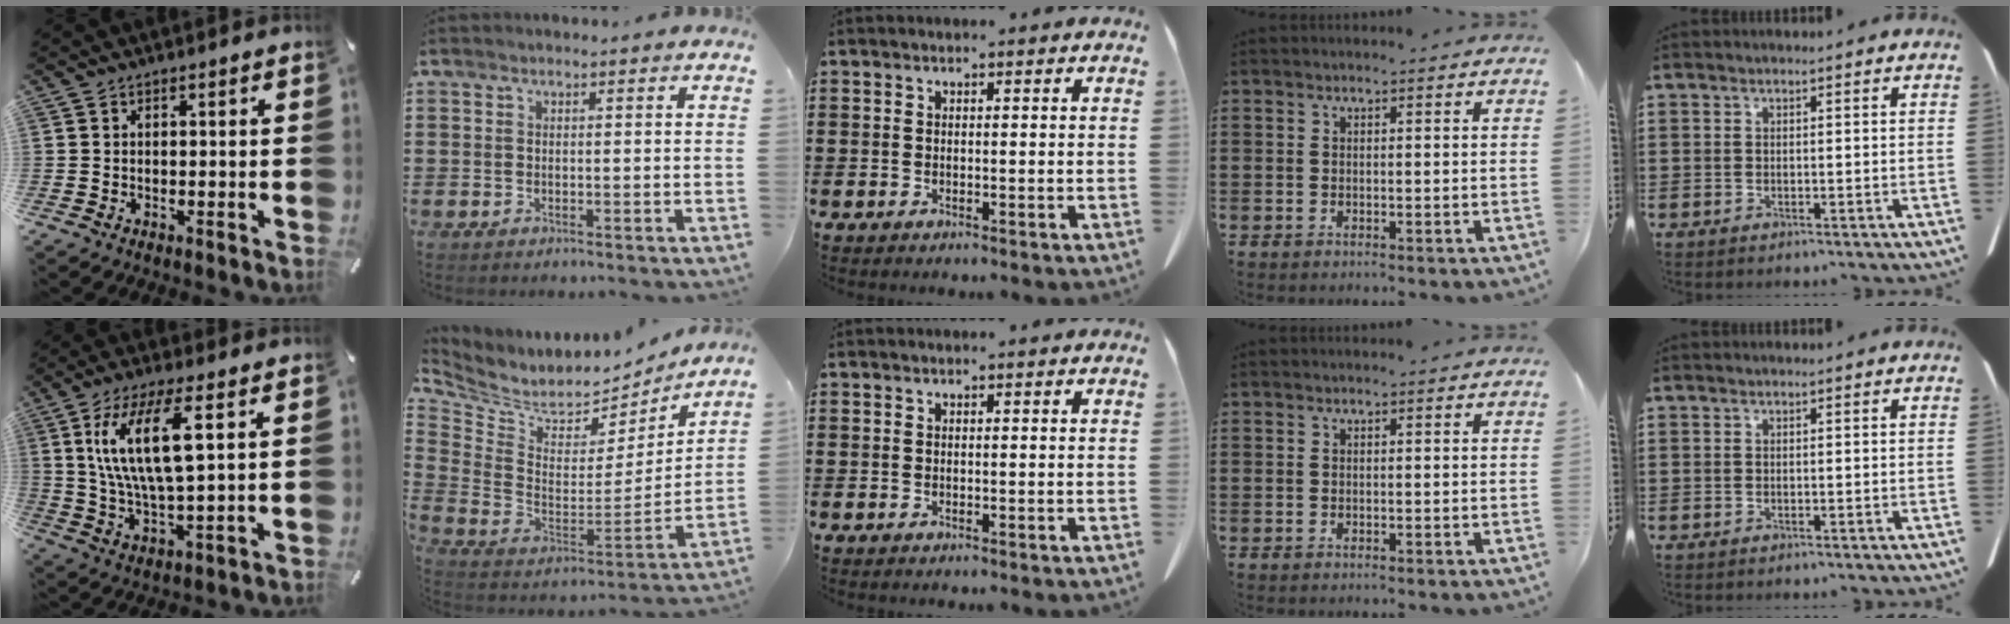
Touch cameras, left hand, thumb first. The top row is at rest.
{"thumb": {"total": 14.5, "force": [5.2, 4.6, 12.7], "torque": [-0.268, -0.002, 0.082]}, "index": {"total": 5.5, "force": [4.7, 2.7, 1.1], "torque": [-0.058, -0.044, 0.080]}}